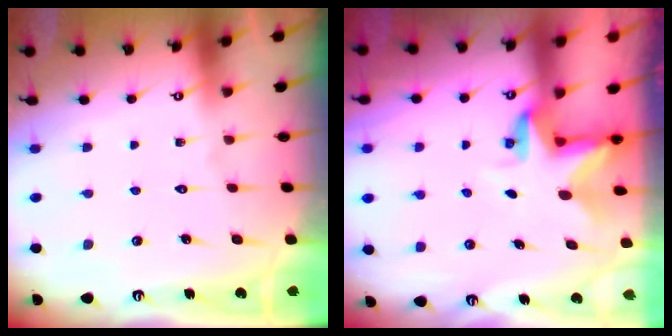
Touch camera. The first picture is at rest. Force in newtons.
{"total": 3.2, "press": 3.2, "slide": 0.2}